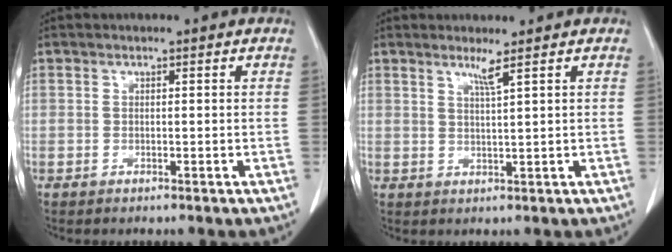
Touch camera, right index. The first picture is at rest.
{"total": 2.1, "force": [1.4, -0.8, 1.3], "torque": [-0.031, -0.012, 0.031]}